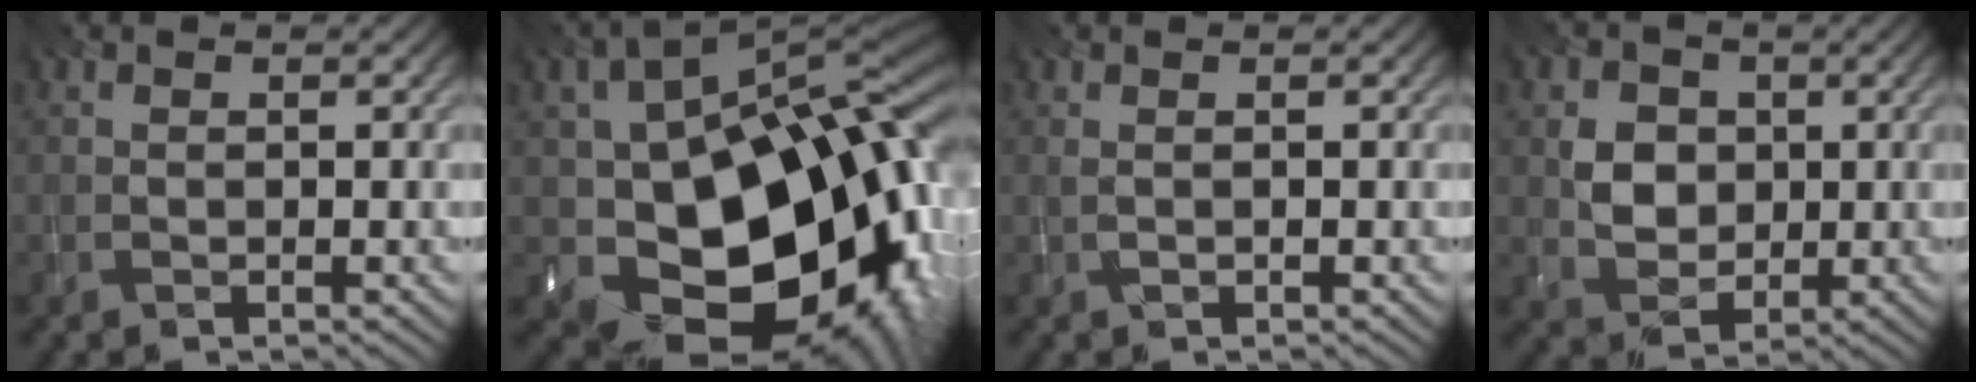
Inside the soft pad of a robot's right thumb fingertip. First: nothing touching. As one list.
[{"total": 19.0, "force": [-3.2, 13.1, 13.4], "torque": [-0.207, -0.043, -0.025]}, {"total": 0.5, "force": [0.3, 0.1, 0.4], "torque": [-0.008, -0.002, 0.008]}, {"total": 4.6, "force": [0.4, 4.1, 2.2], "torque": [-0.058, 0.000, -0.001]}]